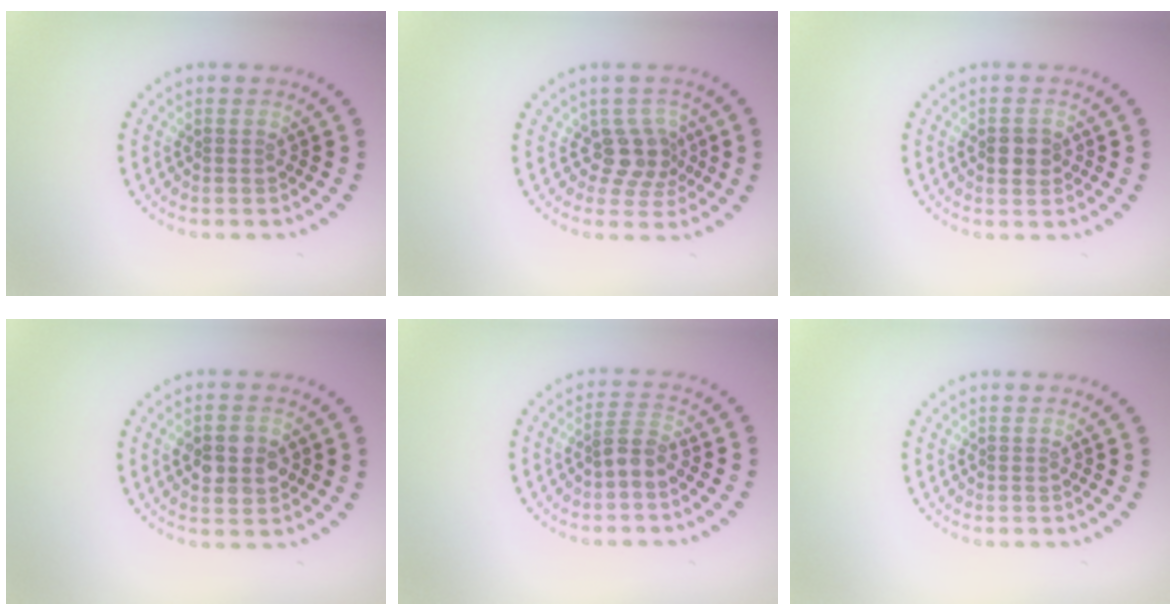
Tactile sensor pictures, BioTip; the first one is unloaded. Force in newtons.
{"total": 2.9, "press": 2.2, "slide": 1.9}
{"total": 2.0, "press": 2.0, "slide": 0.2}
{"total": 4.4, "press": 4.4, "slide": 0.1}
{"total": 2.0, "press": 1.6, "slide": 1.2}
{"total": 0.0}